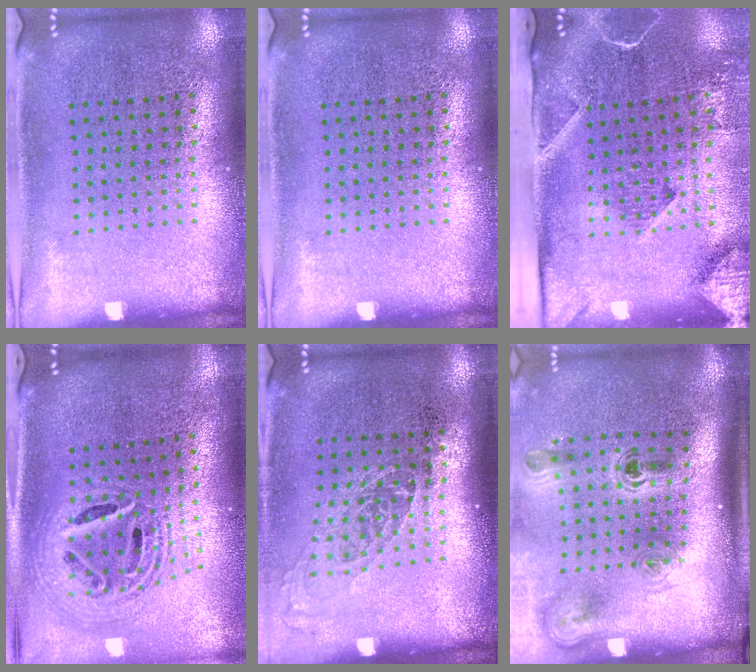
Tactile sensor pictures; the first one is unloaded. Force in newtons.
{"total": 0.0}
{"total": 3.0, "press": 2.1, "slide": 2.1}
{"total": 2.4, "press": 1.8, "slide": 1.6}
{"total": 1.2, "press": 1.0, "slide": 0.7}
{"total": 2.3, "press": 1.5, "slide": 1.7}